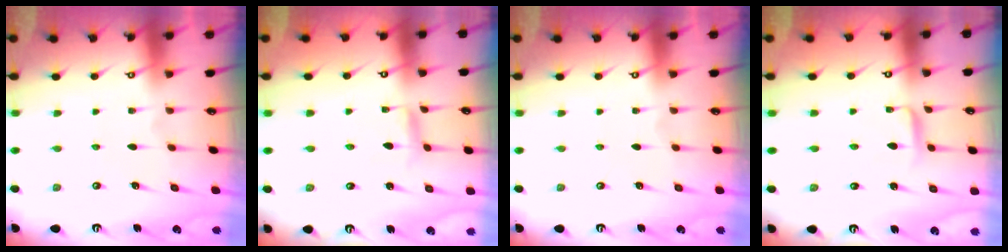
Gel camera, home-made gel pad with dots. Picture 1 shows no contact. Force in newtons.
{"total": 2.2, "press": 2.2, "slide": 0.2}
{"total": 0.0}
{"total": 3.3, "press": 3.3, "slide": 0.3}